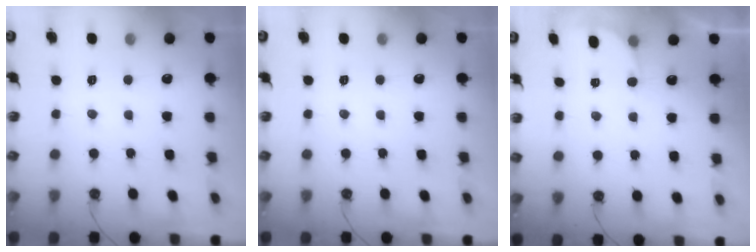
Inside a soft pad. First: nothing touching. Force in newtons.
{"total": 0.0}
{"total": 2.1, "press": 2.0, "slide": 0.6}